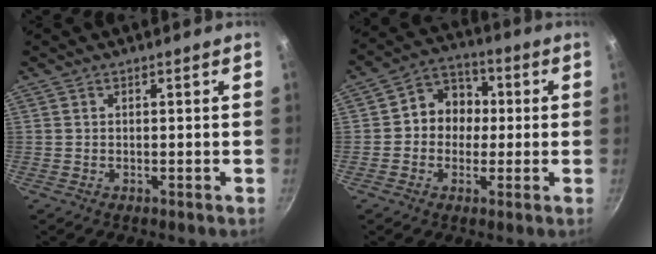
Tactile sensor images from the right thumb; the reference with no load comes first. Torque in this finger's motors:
{"motor_torque": [-0.25, 0.58, 0.20, 0.08, 0.06]}